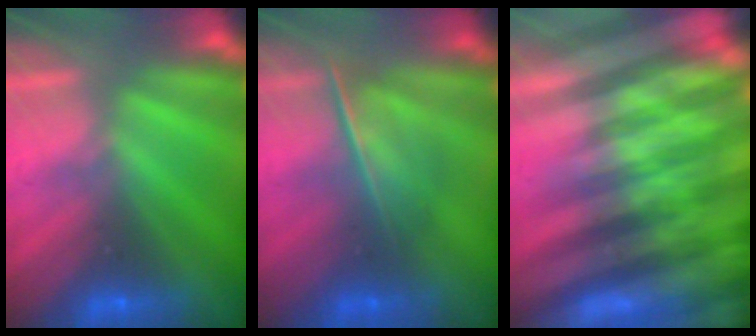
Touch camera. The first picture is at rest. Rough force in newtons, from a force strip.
{"total": 2.3}
{"total": 6.0}